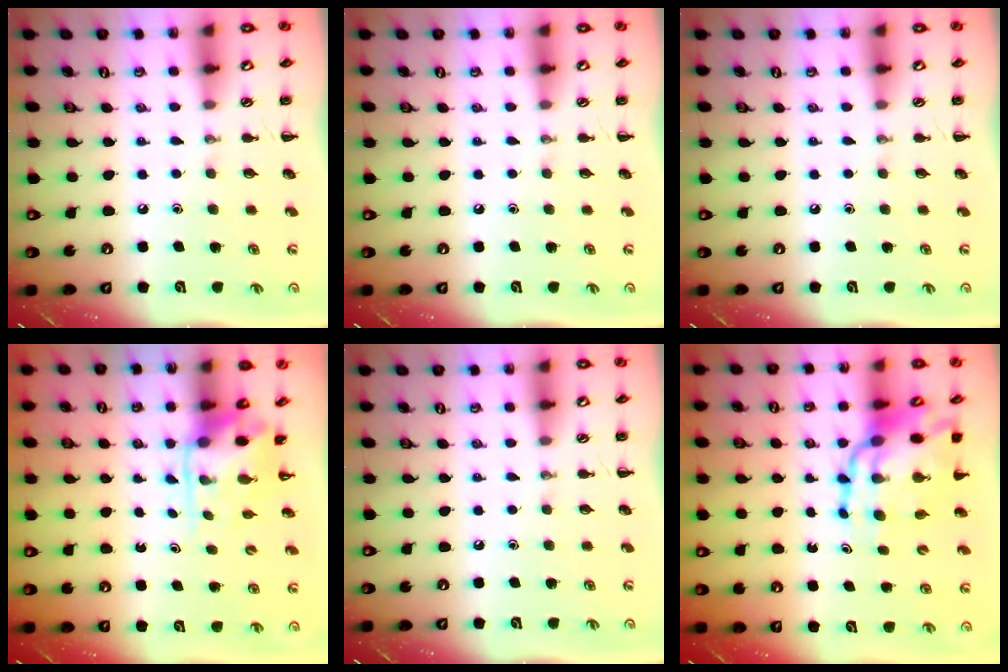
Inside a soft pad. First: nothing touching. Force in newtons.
{"total": 0.0}
{"total": 0.0}
{"total": 3.6, "press": 3.5, "slide": 0.8}
{"total": 0.0}
{"total": 14.5, "press": 14.0, "slide": 3.7}